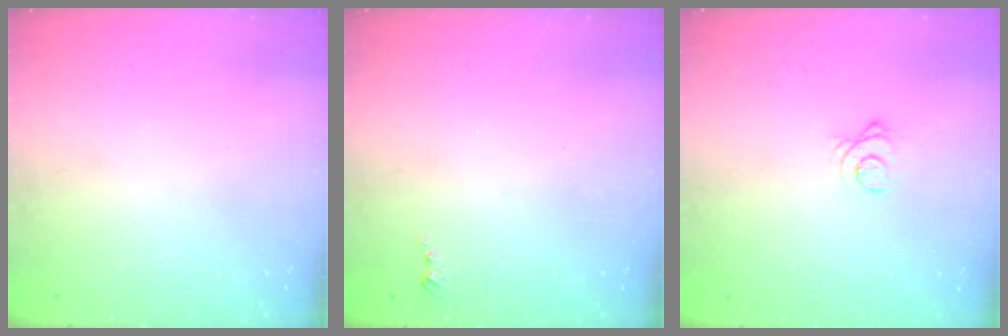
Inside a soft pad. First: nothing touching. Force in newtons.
{"total": 2.4, "press": 2.4, "slide": 0.4}
{"total": 2.5, "press": 2.5, "slide": 0.3}